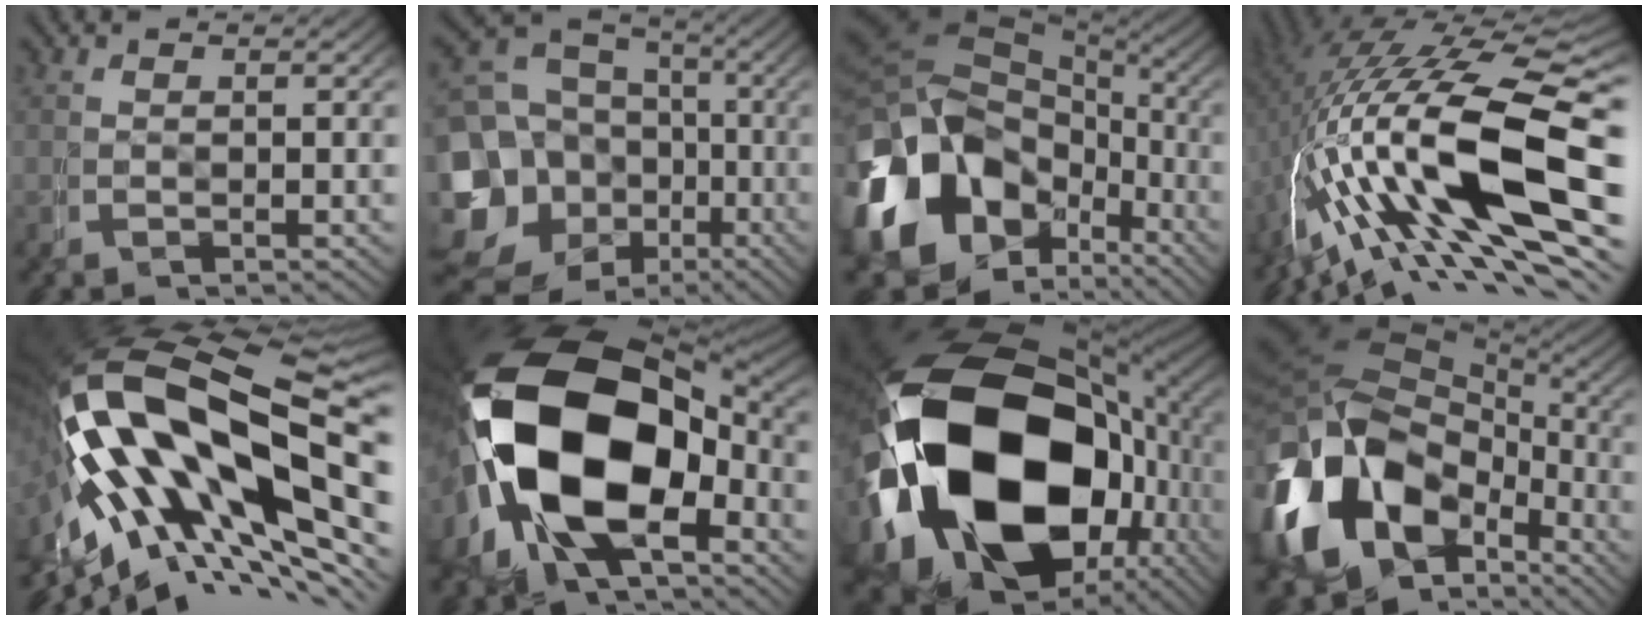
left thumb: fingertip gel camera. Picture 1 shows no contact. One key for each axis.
{"total": 15.4, "fx": -4.9, "fy": 12.8, "fz": 6.9, "tx": -0.161, "ty": -0.068, "tz": -0.069}
{"total": 19.3, "fx": -3.4, "fy": 14.3, "fz": 12.6, "tx": -0.272, "ty": -0.046, "tz": -0.043}
{"total": 19.1, "fx": -2.2, "fy": 9.3, "fz": 16.5, "tx": -0.327, "ty": -0.028, "tz": -0.010}
{"total": 22.5, "fx": -2.3, "fy": 13.6, "fz": 17.8, "tx": -0.367, "ty": -0.072, "tz": -0.004}
{"total": 24.1, "fx": -1.6, "fy": 14.8, "fz": 19.0, "tx": -0.385, "ty": -0.056, "tz": -0.002}
{"total": 32.4, "fx": -3.9, "fy": 20.3, "fz": 24.9, "tx": -0.480, "ty": -0.094, "tz": -0.023}
{"total": 21.2, "fx": -2.6, "fy": 15.3, "fz": 14.4, "tx": -0.323, "ty": -0.044, "tz": -0.038}